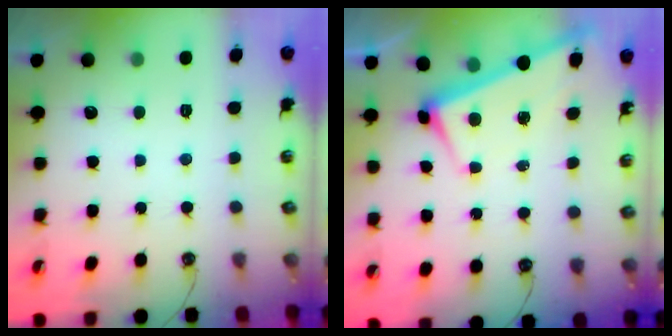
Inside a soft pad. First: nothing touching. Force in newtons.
{"total": 2.7, "press": 2.7, "slide": 0.4}